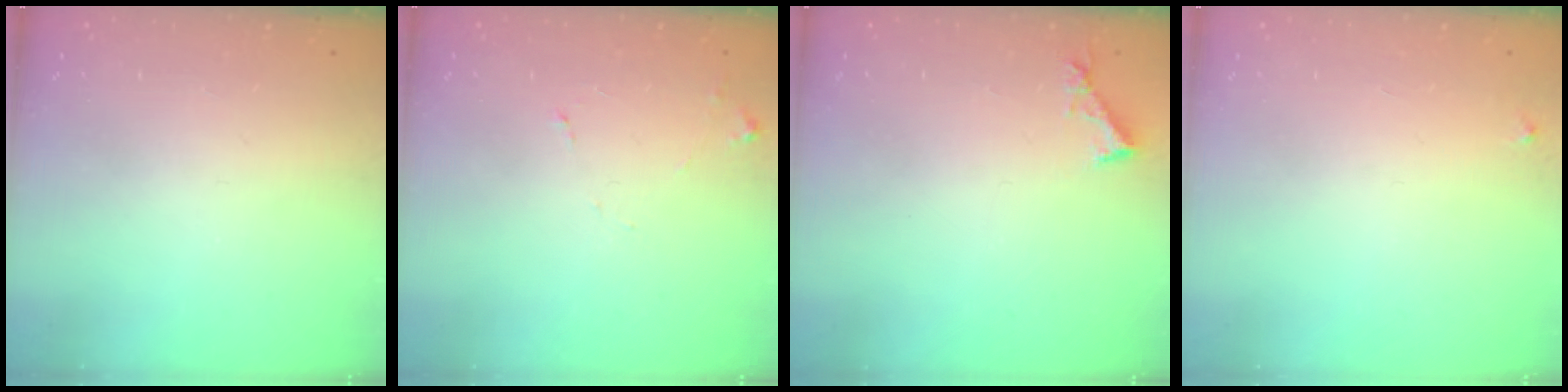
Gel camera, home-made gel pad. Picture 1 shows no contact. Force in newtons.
{"total": 7.6, "press": 7.6, "slide": 0.6}
{"total": 4.2, "press": 4.2, "slide": 0.4}
{"total": 2.3, "press": 2.3, "slide": 0.2}